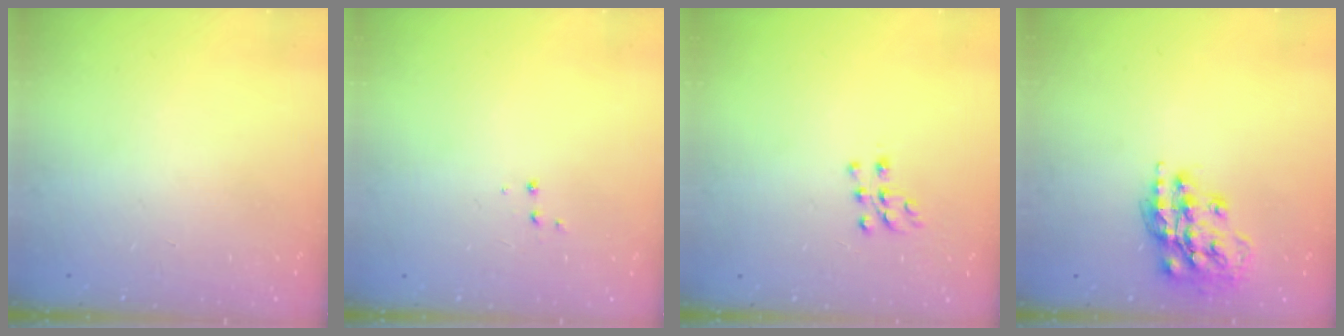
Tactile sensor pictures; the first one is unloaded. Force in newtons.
{"total": 3.4, "press": 3.3, "slide": 0.6}
{"total": 6.9, "press": 6.8, "slide": 0.6}
{"total": 14.9, "press": 14.9, "slide": 1.1}